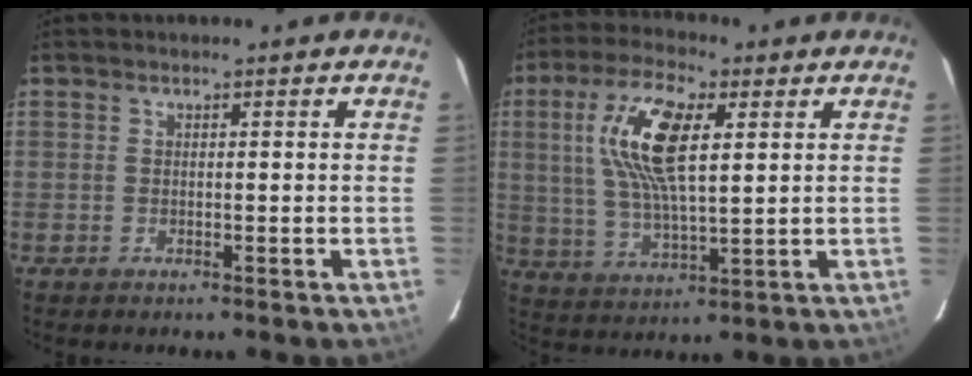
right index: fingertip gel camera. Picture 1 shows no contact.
{"total": 13.8, "force": [3.9, 4.7, 12.4], "torque": [-0.245, 0.012, 0.077]}